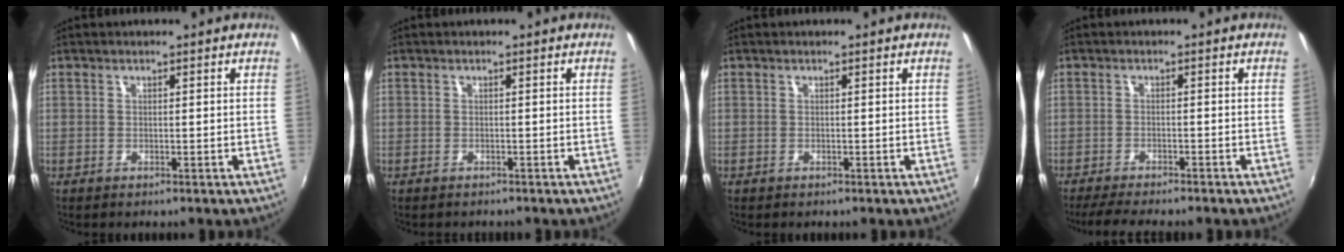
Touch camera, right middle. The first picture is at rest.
{"total": 0.9, "force": [-0.7, 0.4, 0.0], "torque": [-0.005, 0.001, -0.011]}
{"total": 0.0}
{"total": 6.7, "force": [-5.9, 0.5, 3.1], "torque": [-0.075, -0.017, -0.094]}